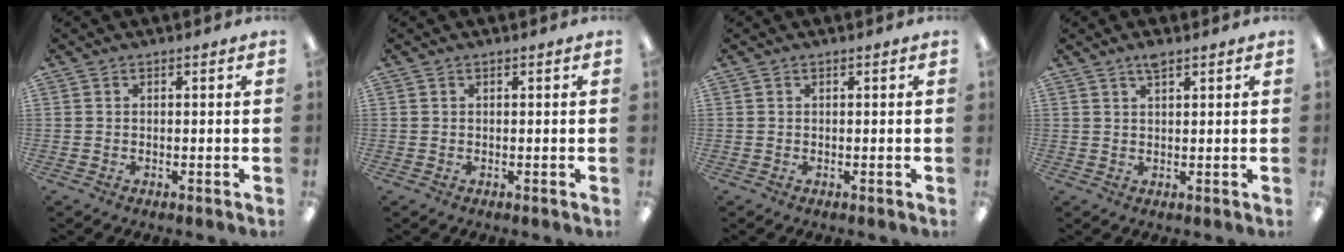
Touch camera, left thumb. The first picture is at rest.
{"total": 0.0}
{"total": 0.0}
{"total": 2.6, "force": [2.0, 0.6, 1.6], "torque": [-0.027, -0.001, 0.034]}